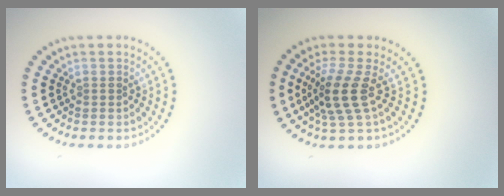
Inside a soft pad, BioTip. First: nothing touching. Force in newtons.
{"total": 3.6, "press": 2.8, "slide": 2.3}